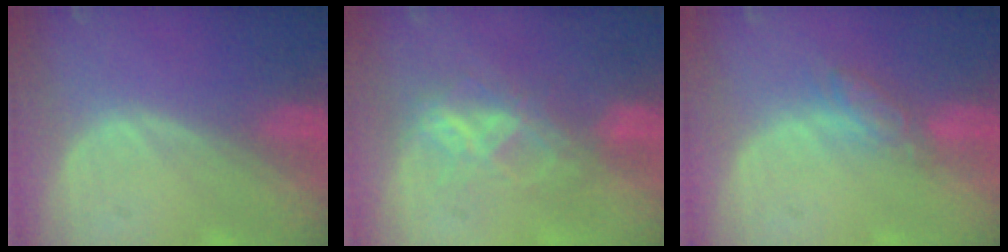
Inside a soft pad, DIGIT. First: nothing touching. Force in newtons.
{"total": 5.8, "press": 5.7, "slide": 1.3}
{"total": 4.7, "press": 4.2, "slide": 2.1}